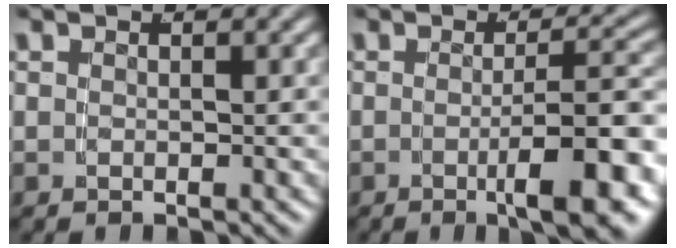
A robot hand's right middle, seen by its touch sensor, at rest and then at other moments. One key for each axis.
{"total": 6.4, "fx": -2.4, "fy": 1.1, "fz": 5.8, "tx": -0.069, "ty": -0.002, "tz": -0.036}